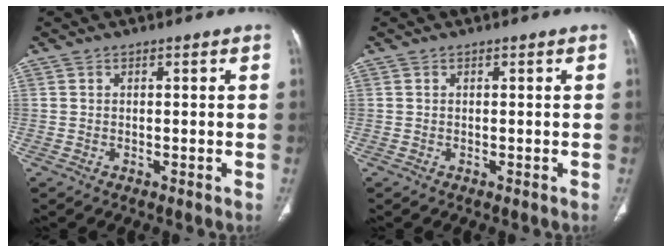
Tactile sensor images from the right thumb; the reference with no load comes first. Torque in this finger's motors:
{"motor_torque": [0.00, 0.00, 0.00, 0.00, 0.00]}